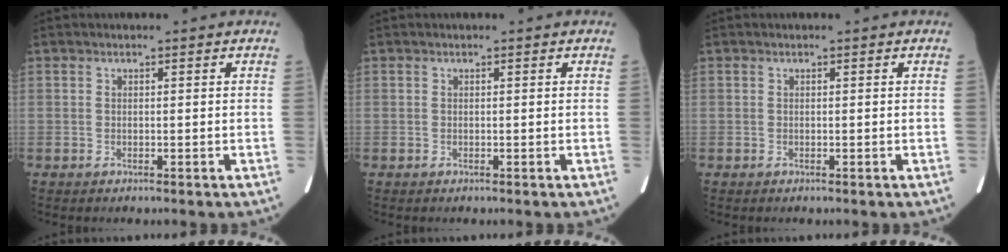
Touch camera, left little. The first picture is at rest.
{"total": 0.0}
{"total": 0.0}